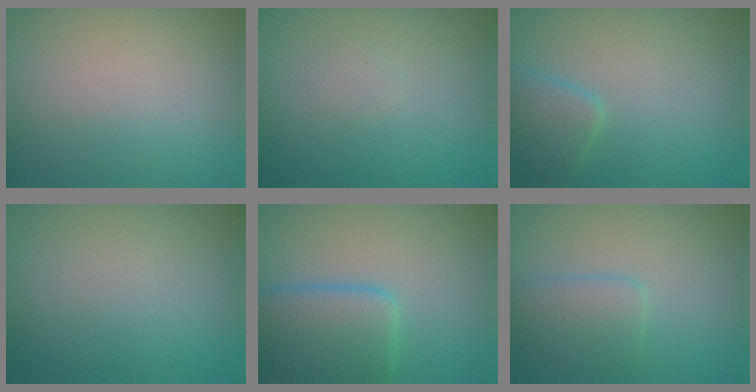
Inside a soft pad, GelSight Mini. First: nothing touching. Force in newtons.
{"total": 0.7, "press": 0.7, "slide": 0.0}
{"total": 2.6, "press": 2.6, "slide": 0.2}
{"total": 0.0}
{"total": 4.8, "press": 4.8, "slide": 0.2}
{"total": 2.5, "press": 2.5, "slide": 0.1}